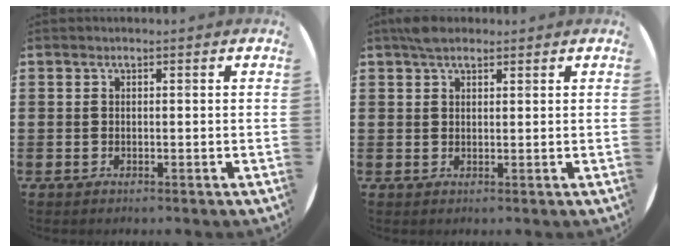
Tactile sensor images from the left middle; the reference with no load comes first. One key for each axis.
{"total": 2.4, "fx": 2.0, "fy": 1.0, "fz": 1.0, "tx": -0.014, "ty": 0.003, "tz": 0.035}